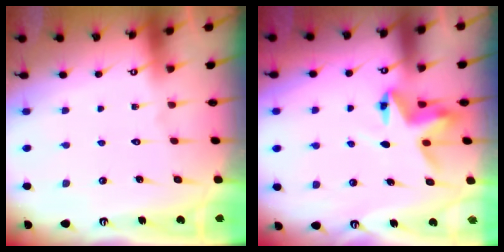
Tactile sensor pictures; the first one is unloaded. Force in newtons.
{"total": 6.7, "press": 6.7, "slide": 0.3}